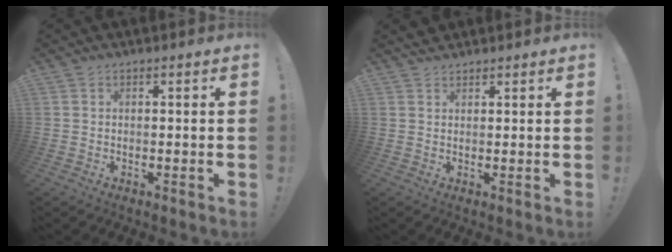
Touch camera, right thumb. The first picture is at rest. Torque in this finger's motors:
{"motor_torque": [0.27, 0.63, 0.53, 0.65, 0.01]}